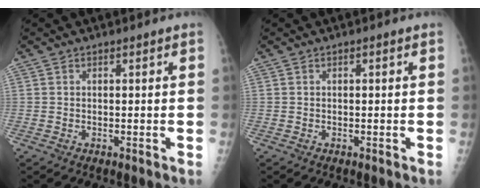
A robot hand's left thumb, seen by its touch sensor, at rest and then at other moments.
{"total": 0.0}